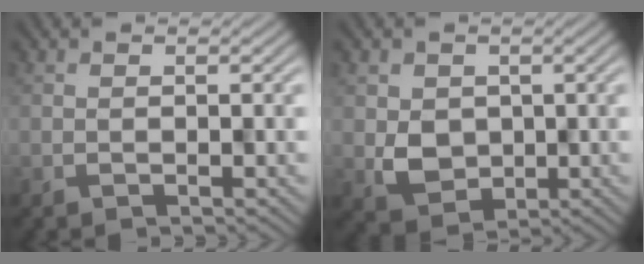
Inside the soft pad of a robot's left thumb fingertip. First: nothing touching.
{"total": 4.0, "force": [0.6, 3.5, 1.7], "torque": [-0.042, -0.011, 0.013]}